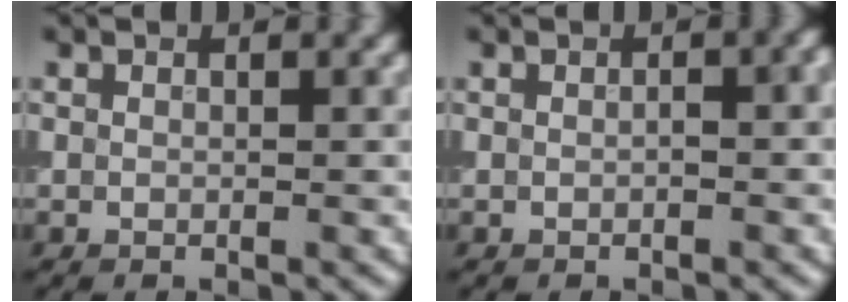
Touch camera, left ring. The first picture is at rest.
{"total": 1.0, "force": [-0.1, 0.3, 1.0], "torque": [-0.016, 0.002, -0.002]}